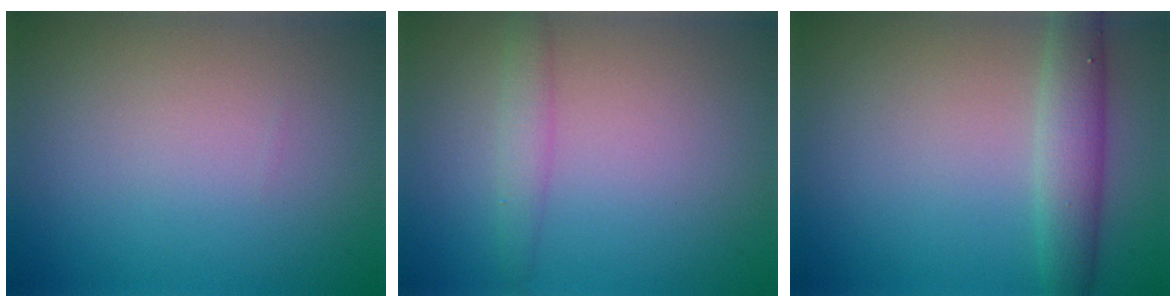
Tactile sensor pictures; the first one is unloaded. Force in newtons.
{"total": 1.9, "press": 1.9, "slide": 0.1}
{"total": 3.6, "press": 3.6, "slide": 0.1}